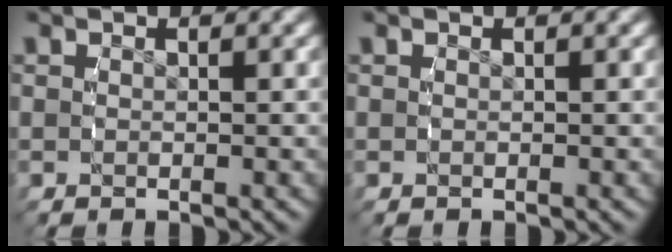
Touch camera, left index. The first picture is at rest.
{"total": 0.0}